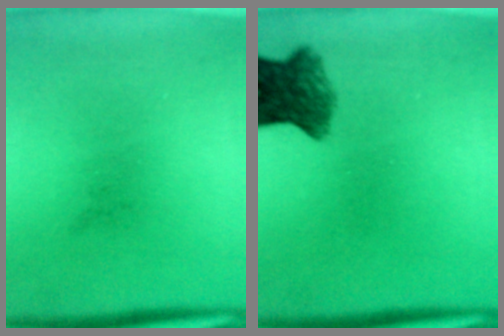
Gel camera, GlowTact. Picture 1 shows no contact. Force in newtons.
{"total": 6.5}